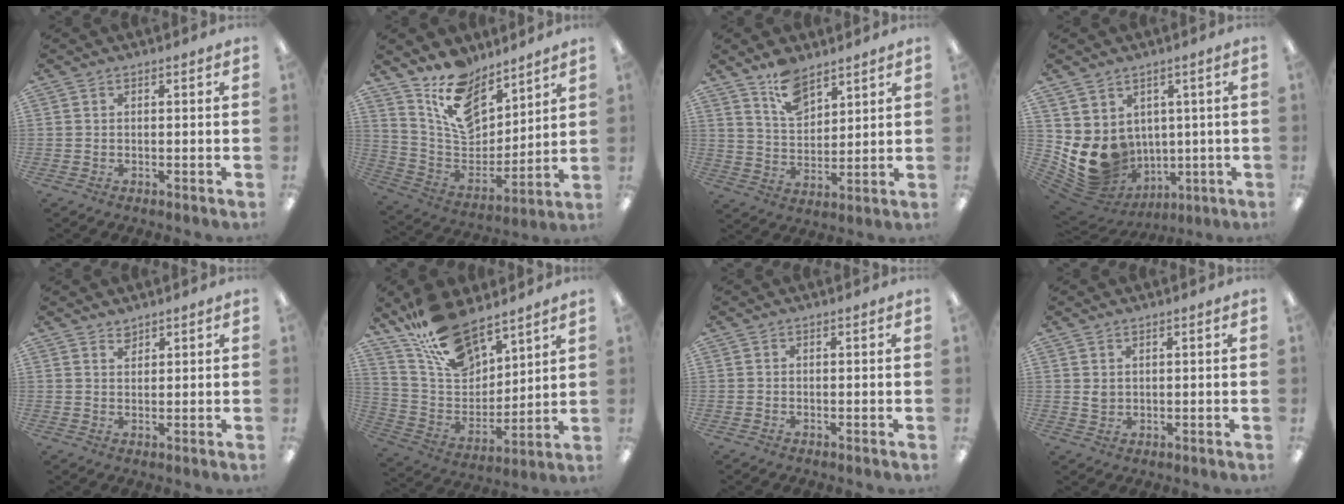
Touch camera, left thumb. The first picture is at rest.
{"total": 14.7, "force": [10.8, 8.2, 5.7], "torque": [-0.117, -0.069, 0.207]}
{"total": 9.9, "force": [7.3, 5.1, 4.3], "torque": [-0.077, -0.034, 0.134]}
{"total": 11.7, "force": [-0.1, 10.5, 5.2], "torque": [-0.113, -0.033, 0.011]}
{"total": 1.9, "force": [1.8, 0.6, 0.2], "torque": [-0.006, -0.003, 0.035]}
{"total": 17.3, "force": [13.4, 7.9, 7.8], "torque": [-0.159, -0.076, 0.247]}
{"total": 0.0}
{"total": 2.0, "force": [1.1, 1.4, 0.8], "torque": [-0.018, 0.002, 0.021]}